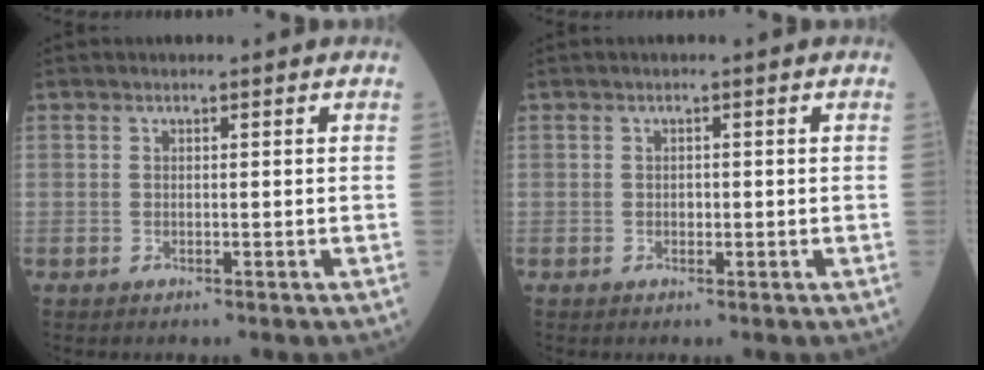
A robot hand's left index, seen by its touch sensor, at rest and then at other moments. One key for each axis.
{"total": 0.7, "fx": -0.2, "fy": 0.5, "fz": 0.4, "tx": -0.006, "ty": 0.002, "tz": -0.006}